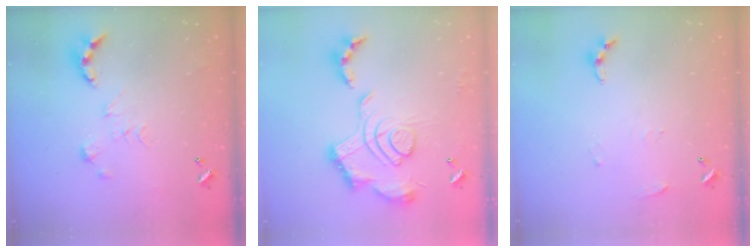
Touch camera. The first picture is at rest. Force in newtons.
{"total": 2.4, "press": 1.9, "slide": 1.5}
{"total": 4.6, "press": 4.6, "slide": 0.5}